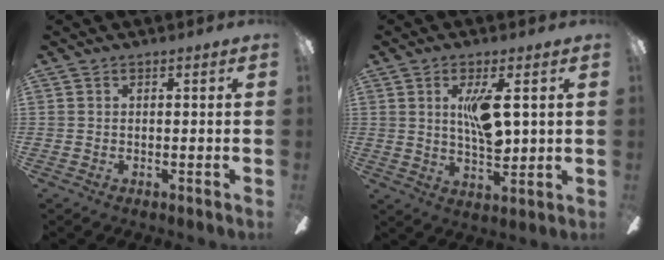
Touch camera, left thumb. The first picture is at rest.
{"total": 9.2, "force": [2.5, 3.4, 8.2], "torque": [-0.145, -0.009, 0.037]}